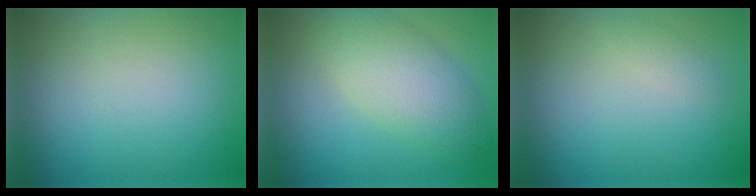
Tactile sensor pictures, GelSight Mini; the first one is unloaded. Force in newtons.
{"total": 5.6, "press": 5.6, "slide": 0.1}
{"total": 0.9, "press": 0.9, "slide": 0.1}